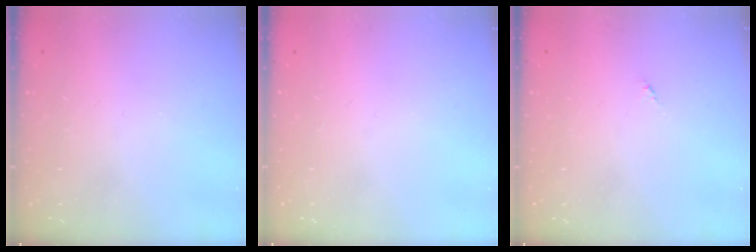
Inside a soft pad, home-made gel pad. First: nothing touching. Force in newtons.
{"total": 0.0}
{"total": 0.0}